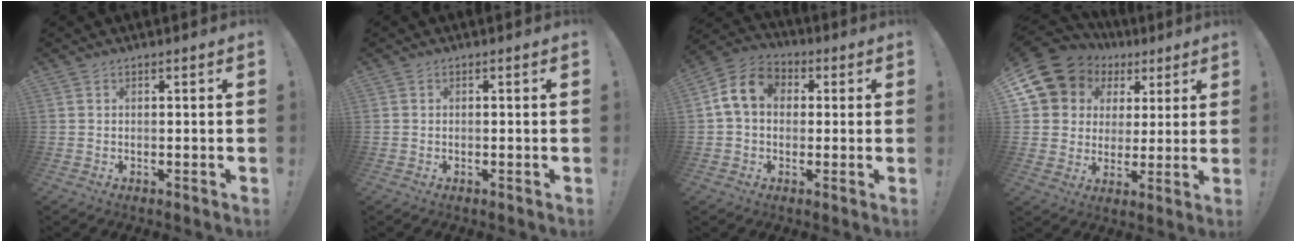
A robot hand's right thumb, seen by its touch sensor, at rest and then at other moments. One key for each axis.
{"total": 0.0}
{"total": 11.3, "fx": 2.4, "fy": 8.7, "fz": 6.9, "tx": -0.124, "ty": 0.016, "tz": 0.052}
{"total": 12.3, "fx": 6.5, "fy": 9.7, "fz": 3.9, "tx": -0.079, "ty": -0.036, "tz": 0.137}